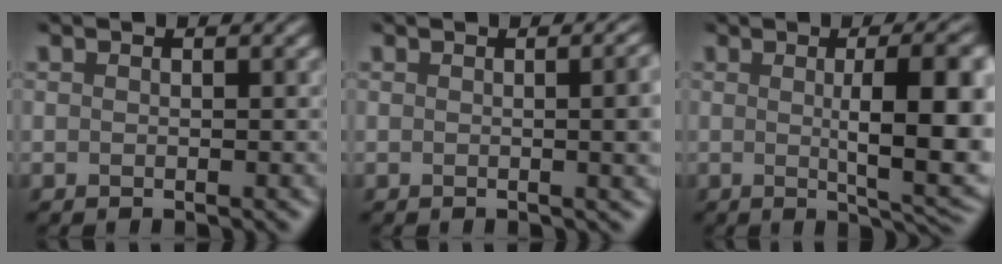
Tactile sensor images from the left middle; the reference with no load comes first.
{"total": 5.4, "force": [0.0, 2.4, 4.9], "torque": [-0.025, 0.022, -0.008]}
{"total": 9.4, "force": [0.1, 2.0, 9.2], "torque": [-0.117, 0.004, 0.017]}